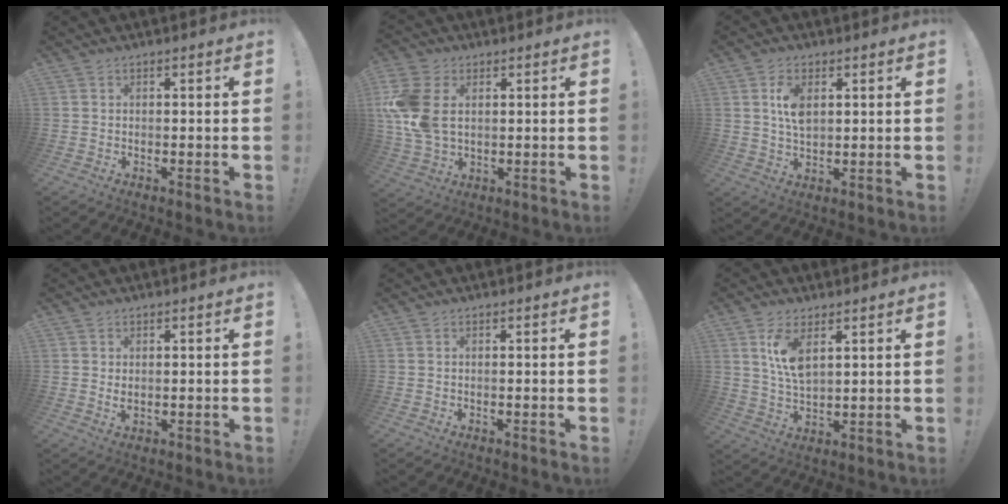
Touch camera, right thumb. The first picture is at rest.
{"total": 13.4, "force": [2.3, 9.3, 9.3], "torque": [-0.197, -0.004, 0.044]}
{"total": 6.7, "force": [1.8, 3.7, 5.3], "torque": [-0.091, -0.005, 0.028]}
{"total": 1.7, "force": [0.6, 1.0, 1.2], "torque": [-0.010, -0.004, 0.009]}
{"total": 0.0}
{"total": 8.5, "force": [4.0, 3.6, 6.5], "torque": [-0.118, -0.019, 0.069]}